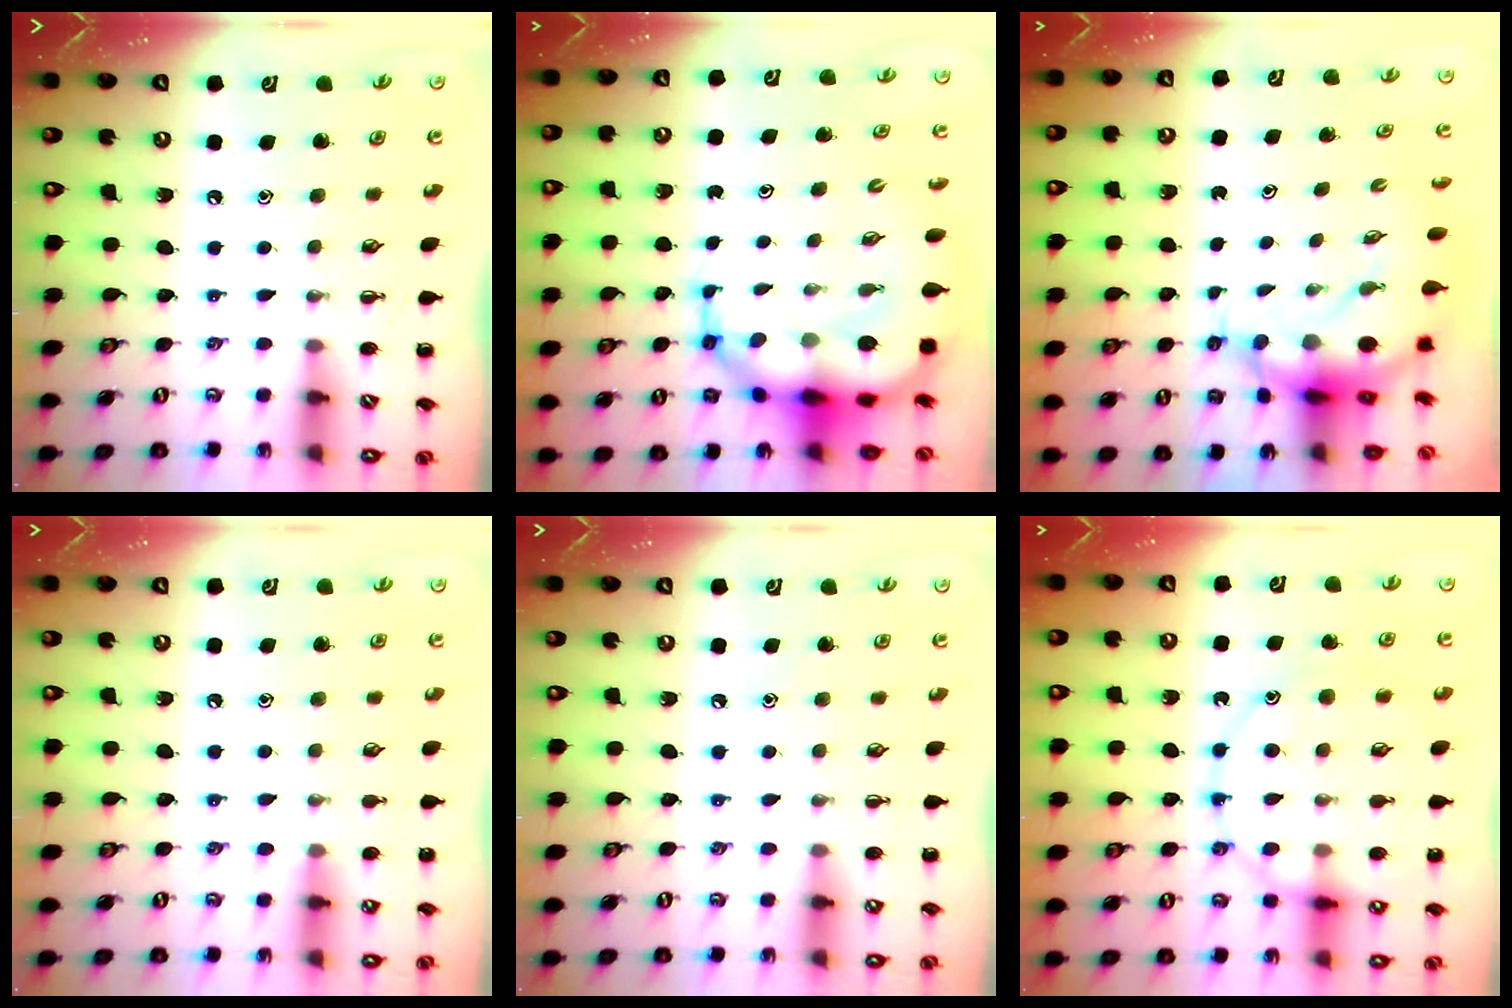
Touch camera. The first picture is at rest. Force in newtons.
{"total": 12.5, "press": 12.0, "slide": 3.7}
{"total": 7.9, "press": 7.6, "slide": 2.0}
{"total": 6.2, "press": 5.8, "slide": 2.2}
{"total": 6.8, "press": 6.6, "slide": 1.8}
{"total": 15.1, "press": 15.0, "slide": 1.4}